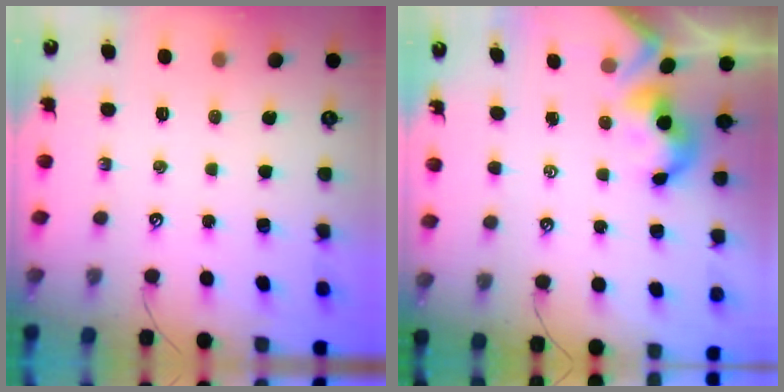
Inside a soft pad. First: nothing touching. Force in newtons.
{"total": 3.1, "press": 3.1, "slide": 0.4}